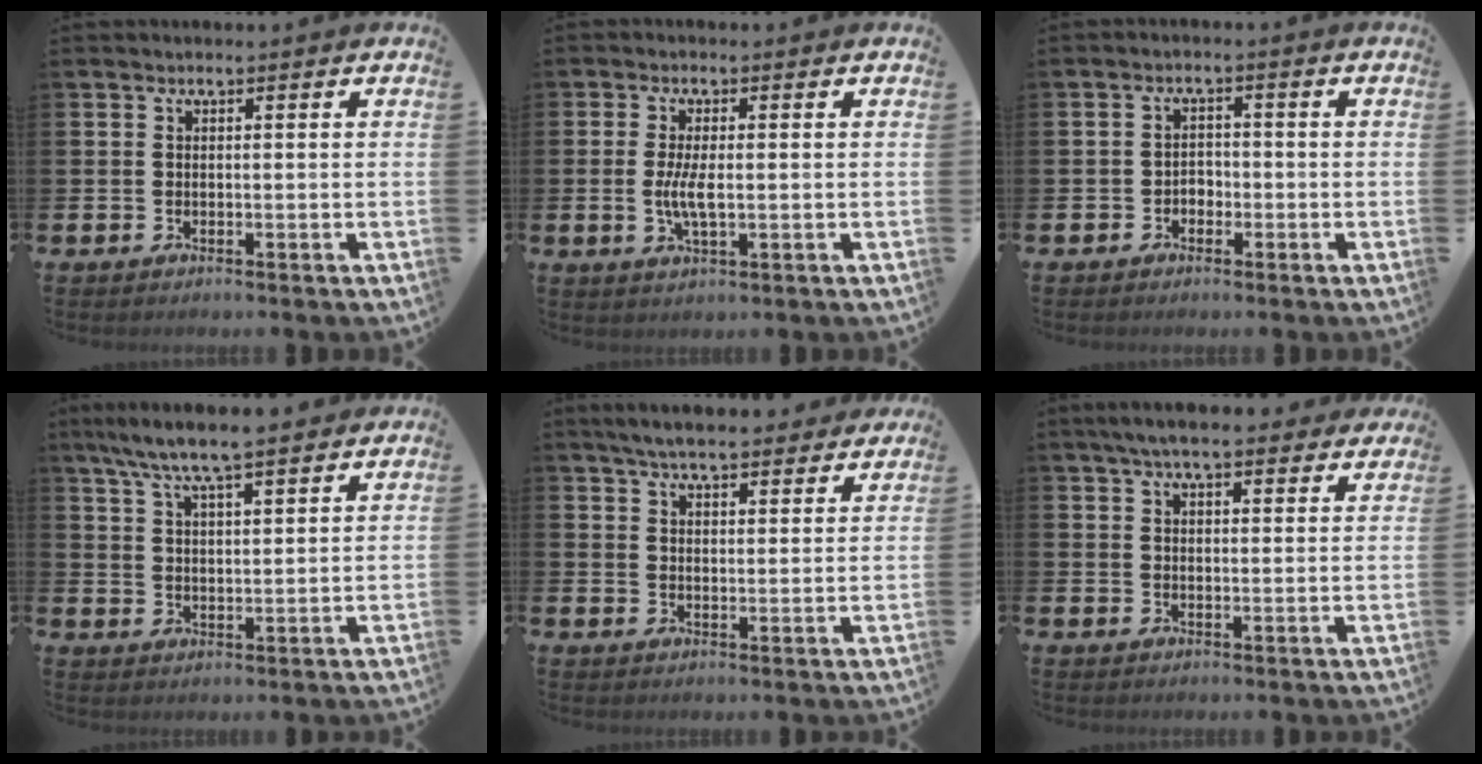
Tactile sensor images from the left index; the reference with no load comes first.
{"total": 3.9, "force": [-0.1, 1.3, 3.6], "torque": [-0.066, -0.002, -0.007]}
{"total": 1.9, "force": [-1.2, 1.4, 0.5], "torque": [-0.006, 0.003, -0.029]}
{"total": 7.3, "force": [6.7, 0.6, 2.7], "torque": [-0.079, -0.022, 0.122]}
{"total": 5.7, "force": [5.4, 0.7, 1.5], "torque": [-0.042, -0.023, 0.098]}
{"total": 5.6, "force": [5.1, 1.0, 2.2], "torque": [-0.052, -0.013, 0.093]}